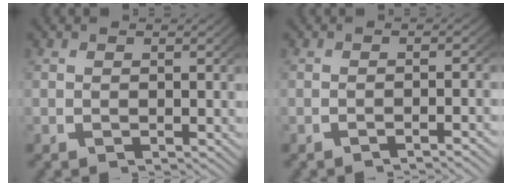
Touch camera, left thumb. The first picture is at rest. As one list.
[{"total": 1.6, "force": [-1.3, -0.2, 1.0], "torque": [-0.017, 0.007, -0.022]}]